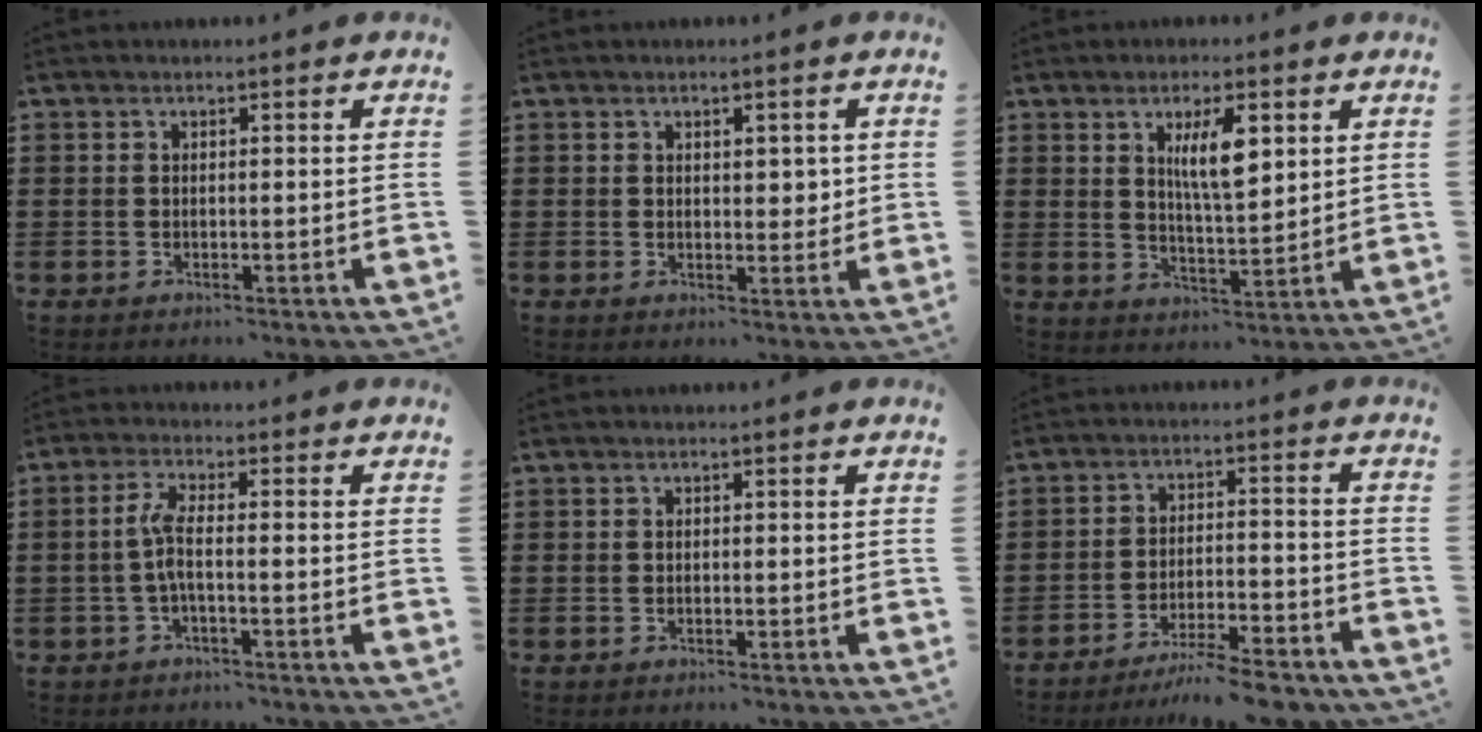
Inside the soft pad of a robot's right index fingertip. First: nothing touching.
{"total": 2.4, "force": [0.8, 1.4, 1.8], "torque": [-0.020, 0.001, 0.010]}
{"total": 6.8, "force": [2.5, 2.0, 5.9], "torque": [-0.115, 0.003, 0.040]}
{"total": 3.9, "force": [-0.9, 0.8, 3.7], "torque": [-0.092, -0.004, -0.027]}
{"total": 0.0}
{"total": 6.8, "force": [-6.1, 0.2, 3.0], "torque": [-0.052, 0.000, -0.116]}